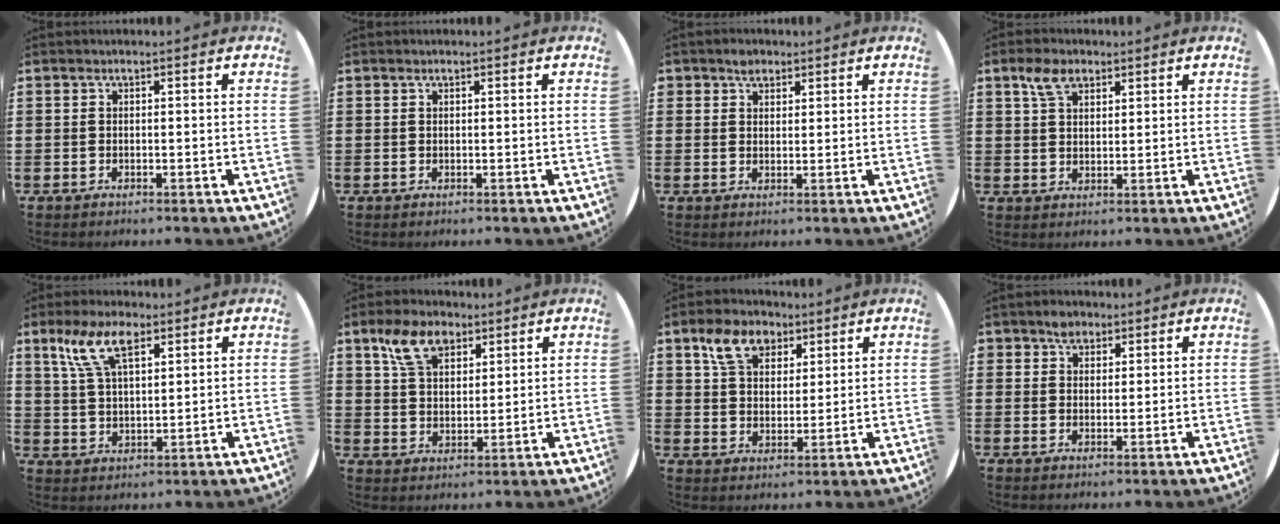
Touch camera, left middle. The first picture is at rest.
{"total": 0.0}
{"total": 2.2, "force": [1.8, 1.2, 0.3], "torque": [0.002, 0.000, 0.033]}
{"total": 4.2, "force": [2.8, 2.3, 2.2], "torque": [-0.043, 0.005, 0.050]}
{"total": 7.6, "force": [4.7, 3.0, 5.1], "torque": [-0.107, 0.002, 0.082]}
{"total": 7.2, "force": [4.7, 4.0, 3.7], "torque": [-0.081, 0.004, 0.088]}
{"total": 6.9, "force": [4.6, 4.3, 2.9], "torque": [-0.061, 0.004, 0.083]}
{"total": 2.8, "force": [2.2, 1.7, 0.4], "torque": [-0.004, 0.000, 0.043]}